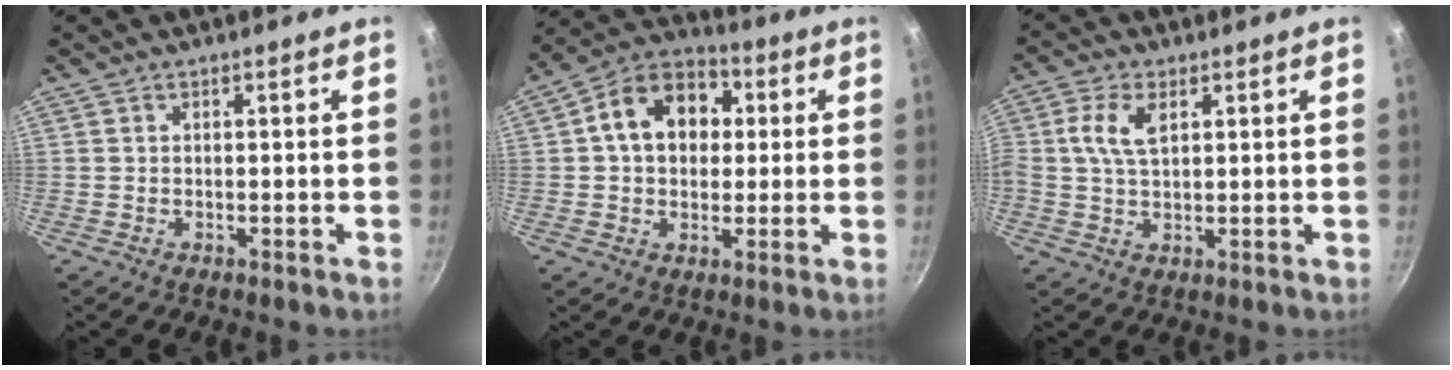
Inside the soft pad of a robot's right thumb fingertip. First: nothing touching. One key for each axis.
{"total": 13.7, "fx": 2.4, "fy": 10.3, "fz": 8.7, "tx": -0.107, "ty": 0.024, "tz": 0.022}
{"total": 6.4, "fx": 1.8, "fy": 3.6, "fz": 5.0, "tx": -0.096, "ty": 0.002, "tz": 0.033}